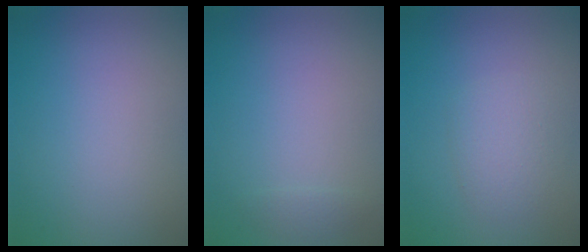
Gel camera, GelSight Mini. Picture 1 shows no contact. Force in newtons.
{"total": 0.7, "press": 0.7, "slide": 0.0}
{"total": 2.4, "press": 2.4, "slide": 0.2}